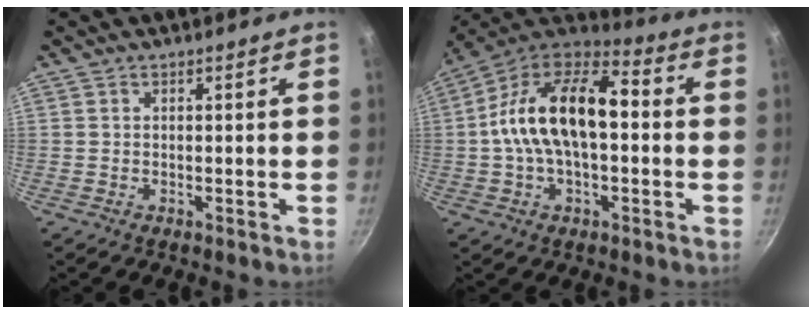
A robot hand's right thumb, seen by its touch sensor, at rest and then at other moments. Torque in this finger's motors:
{"motor_torque": [2.50, 2.51, 0.41, -0.10, 0.23]}